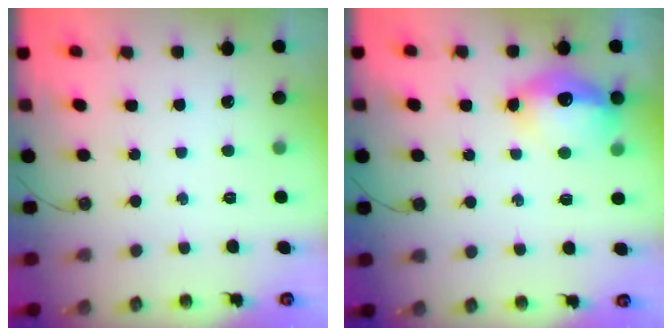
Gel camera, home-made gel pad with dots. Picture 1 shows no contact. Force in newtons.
{"total": 12.7, "press": 12.7, "slide": 1.0}